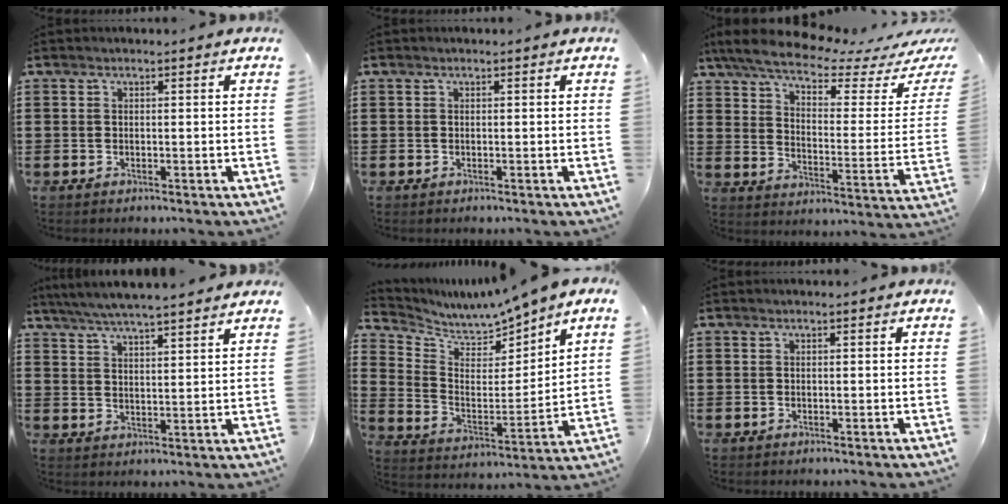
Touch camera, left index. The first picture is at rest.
{"total": 0.0}
{"total": 6.6, "force": [5.5, 0.9, 3.6], "torque": [-0.087, -0.043, 0.091]}
{"total": 4.3, "force": [4.2, -0.2, 1.1], "torque": [-0.037, -0.019, 0.073]}
{"total": 5.2, "force": [5.0, 1.2, 0.0], "torque": [-0.033, -0.044, 0.087]}
{"total": 0.0}